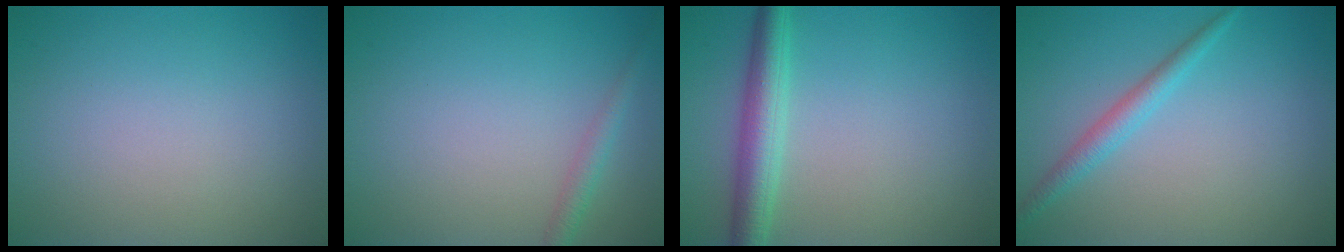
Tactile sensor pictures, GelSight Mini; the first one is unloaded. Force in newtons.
{"total": 1.6, "press": 1.6, "slide": 0.1}
{"total": 3.9, "press": 3.9, "slide": 0.0}
{"total": 2.0, "press": 2.0, "slide": 0.1}